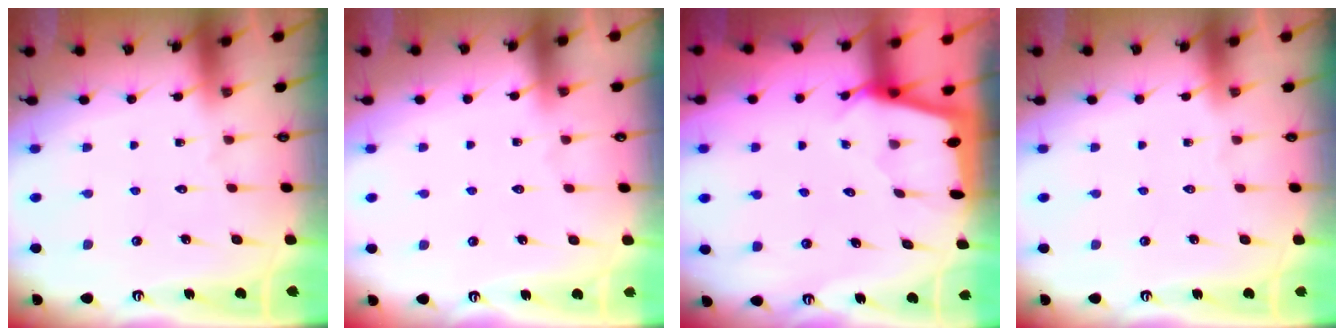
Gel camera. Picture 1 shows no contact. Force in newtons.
{"total": 2.4, "press": 2.3, "slide": 0.4}
{"total": 2.0, "press": 2.0, "slide": 0.3}
{"total": 0.0}